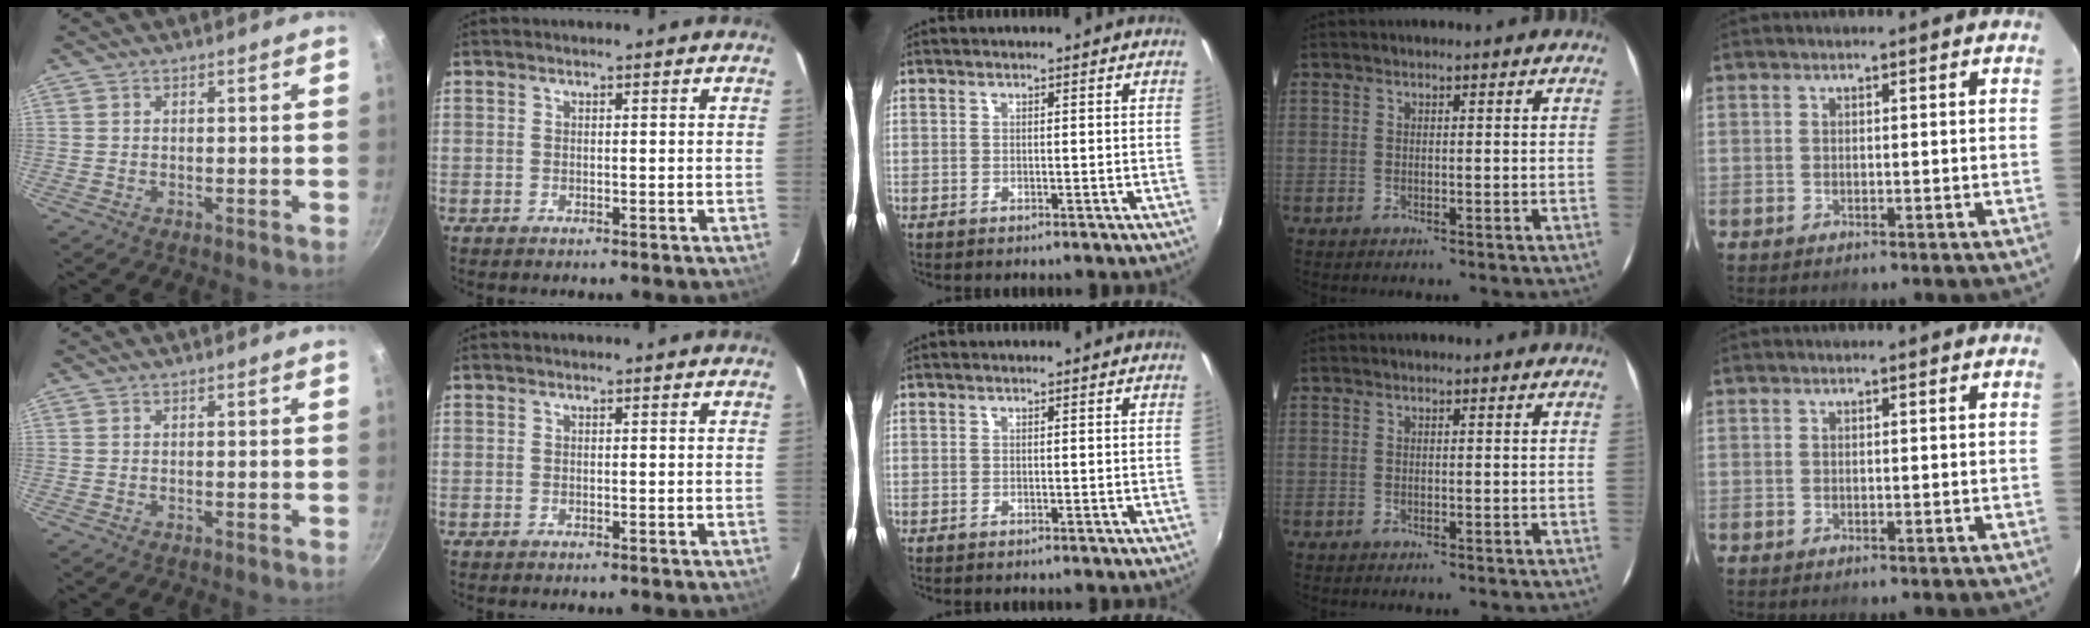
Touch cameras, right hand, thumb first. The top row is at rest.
{}